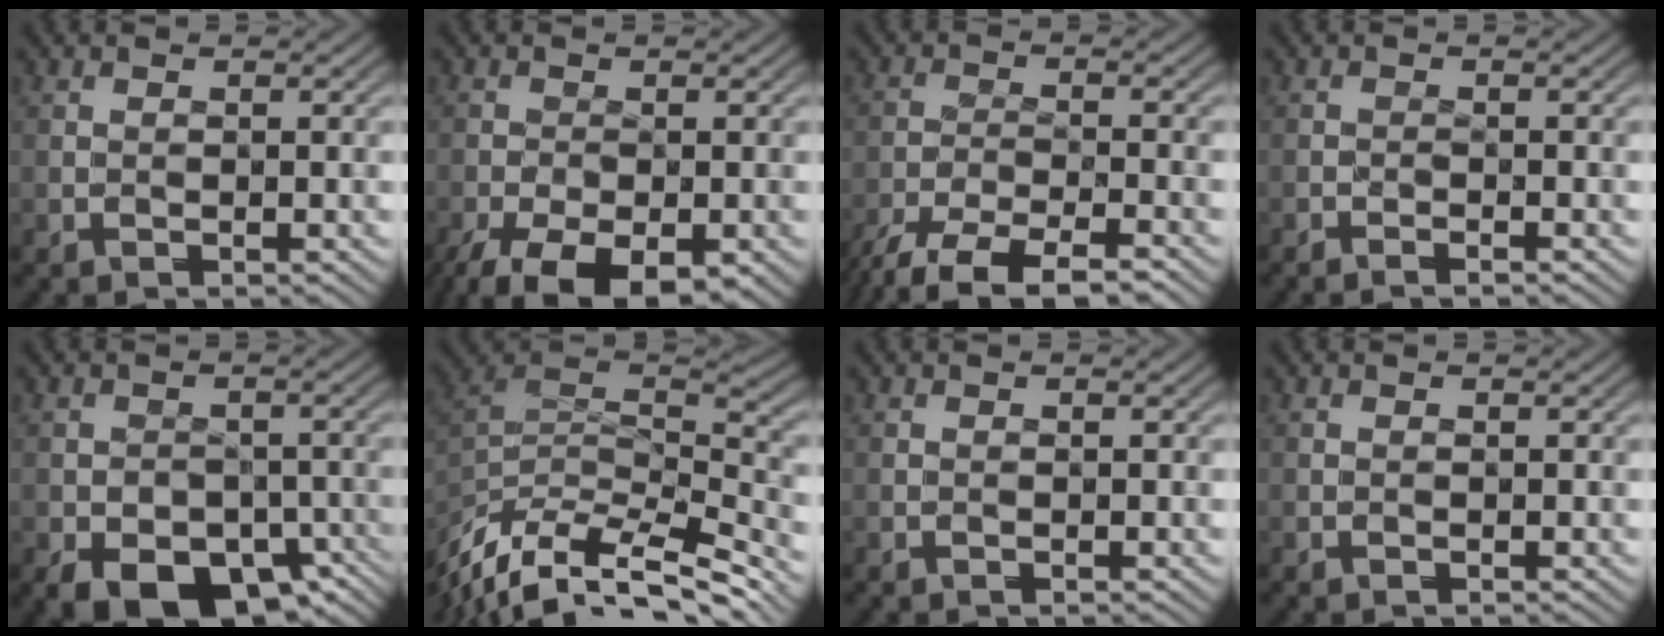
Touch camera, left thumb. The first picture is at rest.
{"total": 10.2, "force": [-6.5, 4.3, 6.6], "torque": [-0.120, -0.039, -0.095]}
{"total": 7.2, "force": [-5.9, 1.6, 3.8], "torque": [-0.071, -0.010, -0.106]}
{"total": 1.1, "force": [-1.0, -0.5, 0.3], "torque": [-0.012, 0.000, -0.018]}
{"total": 10.1, "force": [-6.1, 5.9, 5.5], "torque": [-0.084, -0.024, -0.084]}
{"total": 11.4, "force": [-7.2, 4.7, 7.5], "torque": [-0.185, 0.011, -0.112]}
{"total": 0.0}
{"total": 0.0}